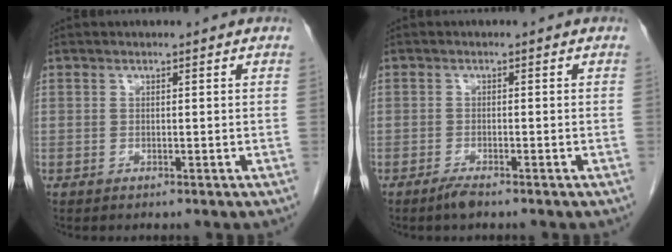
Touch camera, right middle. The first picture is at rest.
{"total": 1.7, "force": [-1.4, 0.1, 1.0], "torque": [-0.025, -0.004, -0.026]}